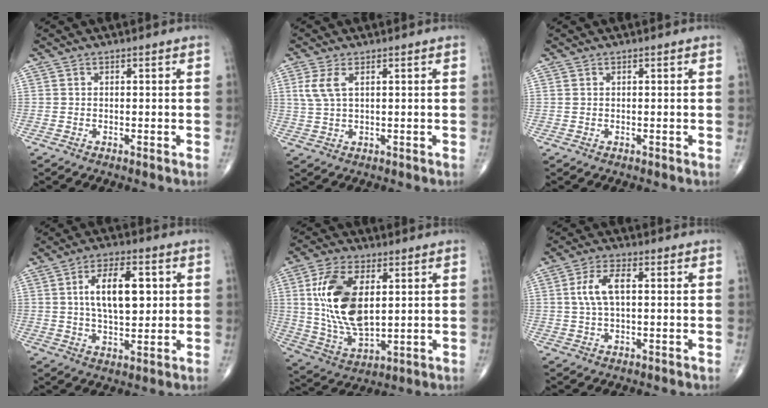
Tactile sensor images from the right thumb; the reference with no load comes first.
{"total": 4.1, "force": [1.4, 1.7, 3.4], "torque": [-0.087, 0.005, 0.034]}
{"total": 0.0}
{"total": 11.3, "force": [2.2, 5.3, 9.7], "torque": [-0.145, -0.003, 0.038]}
{"total": 16.8, "force": [3.5, 8.7, 13.9], "torque": [-0.264, -0.015, 0.075]}
{"total": 6.1, "force": [0.9, 2.7, 5.4], "torque": [-0.113, 0.011, 0.014]}